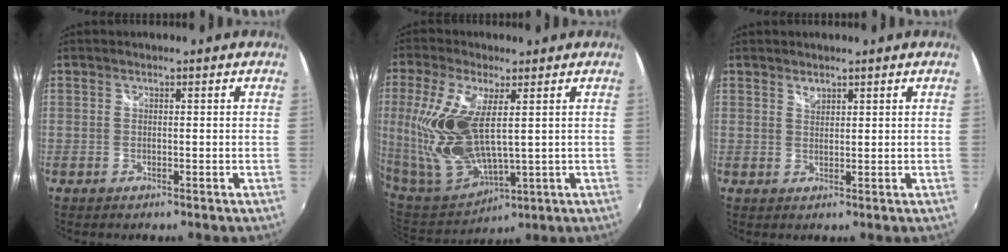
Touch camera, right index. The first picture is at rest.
{"total": 17.2, "force": [3.2, 7.2, 15.2], "torque": [-0.320, -0.010, 0.079]}
{"total": 1.5, "force": [1.2, 0.7, 0.5], "torque": [-0.006, 0.001, 0.021]}